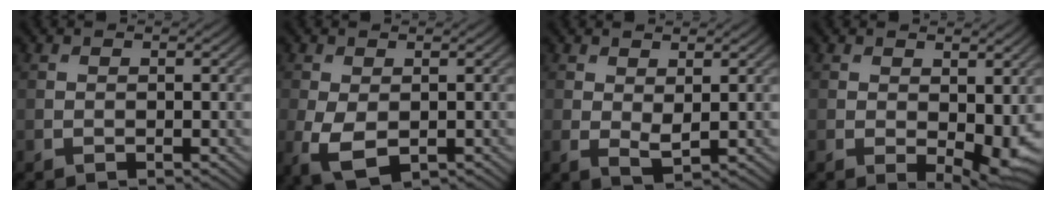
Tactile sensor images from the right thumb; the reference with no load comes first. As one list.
[{"total": 5.3, "force": [-1.4, 3.0, 4.1], "torque": [-0.111, -0.020, -0.021]}, {"total": 2.3, "force": [0.8, 0.9, 1.9], "torque": [-0.041, -0.007, 0.019]}, {"total": 5.5, "force": [-0.1, 2.7, 4.8], "torque": [-0.073, -0.013, 0.006]}]